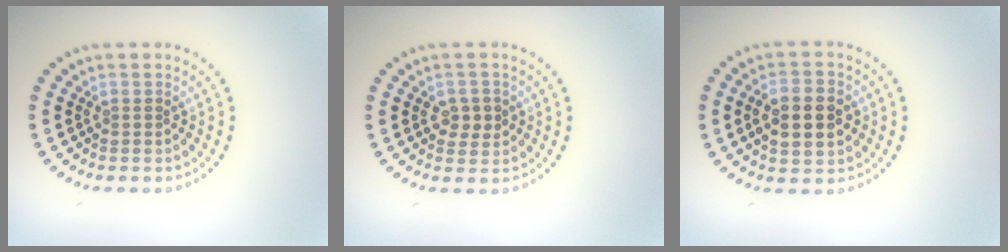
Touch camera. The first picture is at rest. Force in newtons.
{"total": 2.1, "press": 2.1, "slide": 0.3}
{"total": 5.2, "press": 5.2, "slide": 0.2}